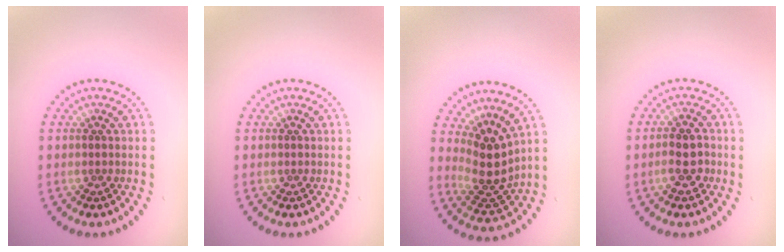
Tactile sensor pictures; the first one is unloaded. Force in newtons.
{"total": 0.0}
{"total": 3.7, "press": 2.8, "slide": 2.5}
{"total": 2.4, "press": 2.3, "slide": 0.7}